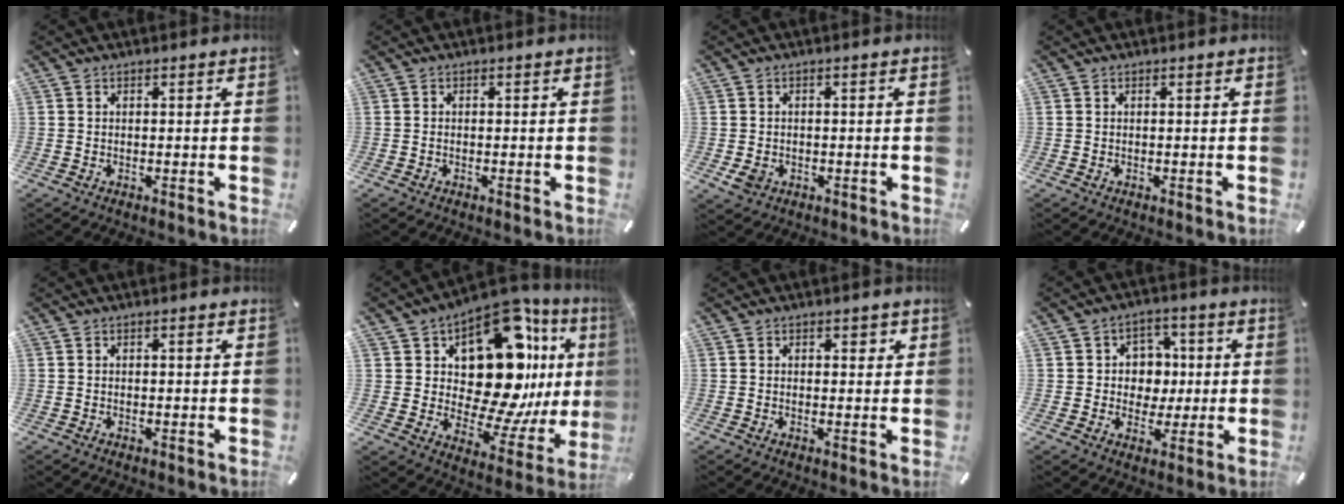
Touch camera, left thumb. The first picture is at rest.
{"total": 0.5, "force": [-0.3, 0.3, 0.3], "torque": [-0.007, -0.001, -0.006]}
{"total": 2.8, "force": [-0.8, 2.3, 1.5], "torque": [-0.038, -0.001, -0.017]}
{"total": 0.0}
{"total": 0.8, "force": [0.1, 0.3, 0.8], "torque": [-0.015, 0.003, 0.001]}
{"total": 22.5, "force": [7.4, 12.6, 17.2], "torque": [-0.268, -0.075, 0.128]}
{"total": 1.5, "force": [0.5, 1.2, 0.8], "torque": [0.000, 0.000, 0.004]}
{"total": 7.5, "force": [0.3, 7.2, 2.2], "torque": [-0.032, 0.004, 0.006]}